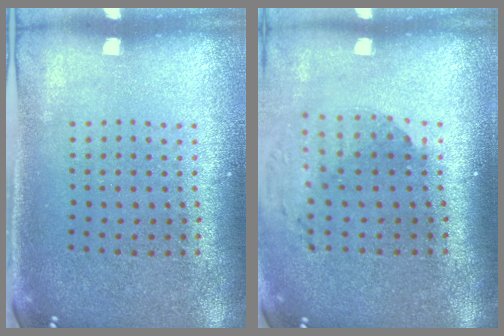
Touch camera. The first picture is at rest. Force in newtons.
{"total": 1.8, "press": 1.4, "slide": 1.1}